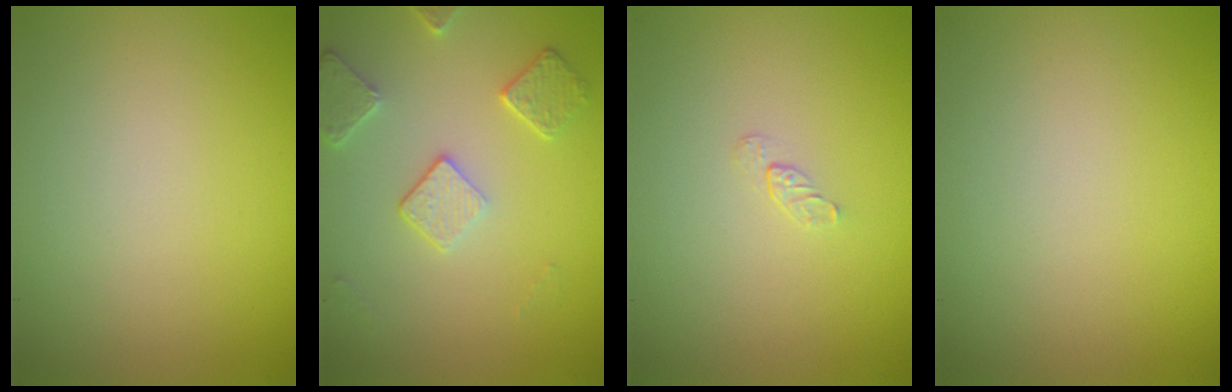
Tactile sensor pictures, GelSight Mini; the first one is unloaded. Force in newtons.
{"total": 2.9, "press": 2.8, "slide": 0.9}
{"total": 0.5, "press": 0.3, "slide": 0.4}
{"total": 0.0}